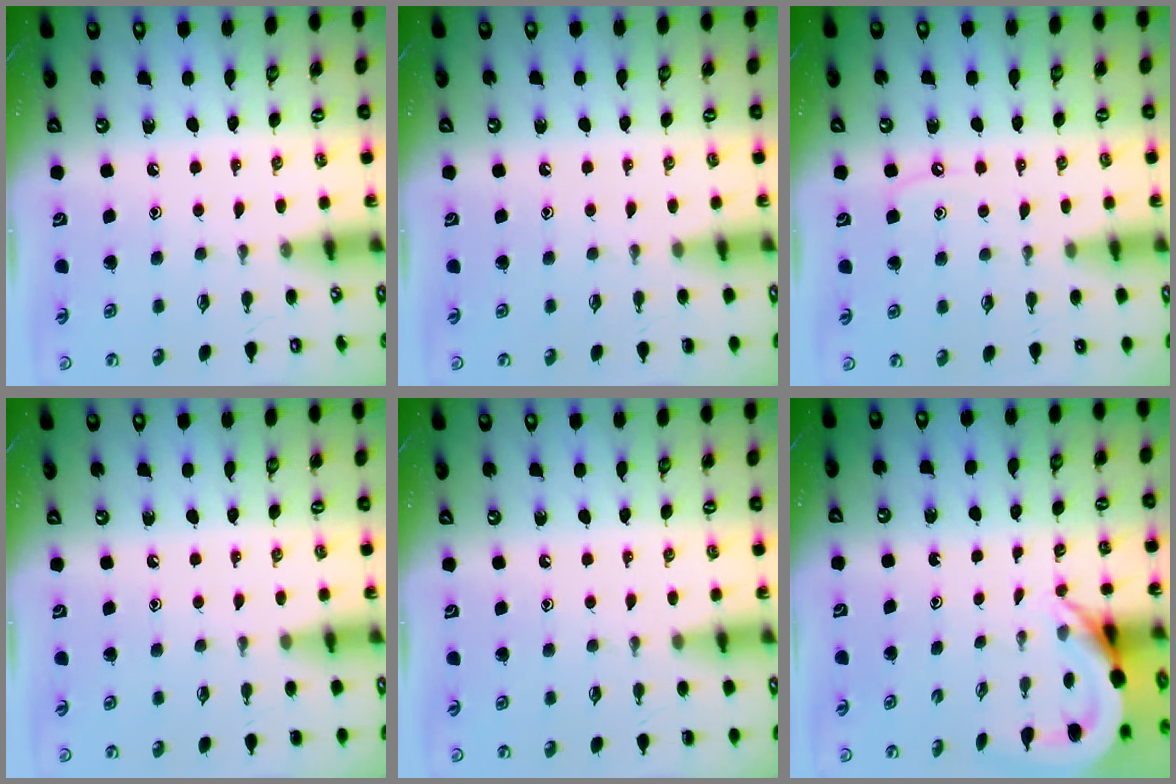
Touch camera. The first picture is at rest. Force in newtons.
{"total": 0.0}
{"total": 5.8, "press": 5.8, "slide": 0.8}
{"total": 0.0}
{"total": 0.0}
{"total": 4.8, "press": 4.8, "slide": 0.4}